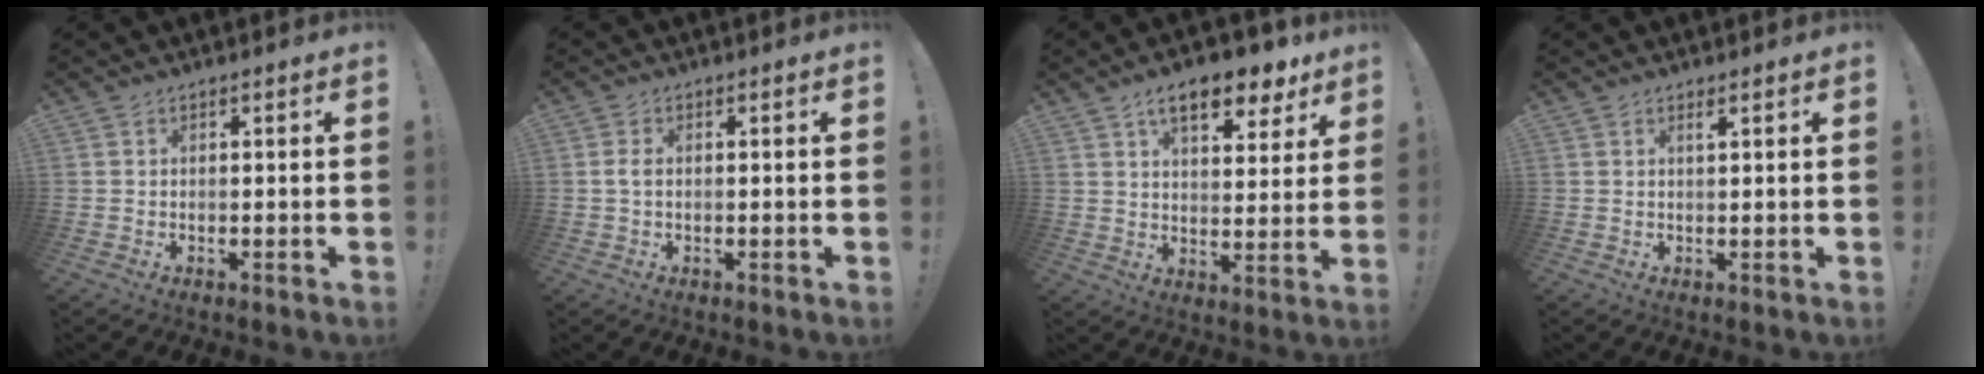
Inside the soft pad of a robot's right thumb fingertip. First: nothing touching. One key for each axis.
{"total": 2.3, "fx": 0.2, "fy": 1.4, "fz": 1.8, "tx": -0.041, "ty": 0.008, "tz": 0.005}
{"total": 12.7, "fx": 8.1, "fy": 5.2, "fz": 8.3, "tx": -0.109, "ty": -0.048, "tz": 0.134}
{"total": 1.3, "fx": 0.9, "fy": 0.0, "fz": 1.0, "tx": -0.007, "ty": -0.006, "tz": 0.012}